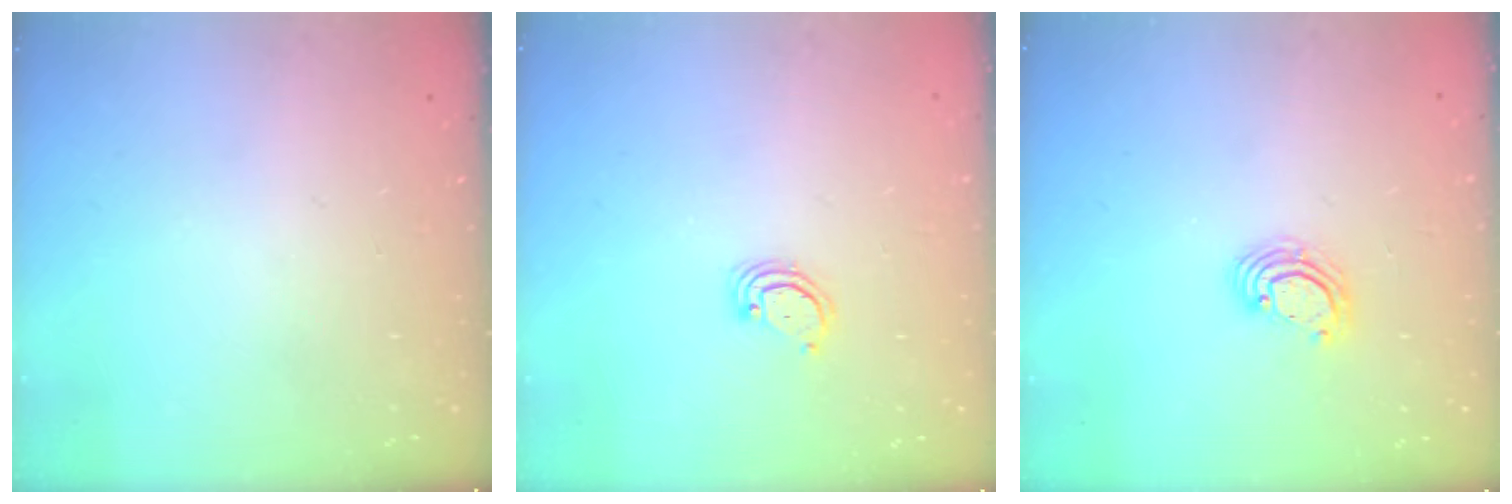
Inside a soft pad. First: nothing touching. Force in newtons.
{"total": 2.9, "press": 2.9, "slide": 0.2}
{"total": 3.5, "press": 3.5, "slide": 0.3}